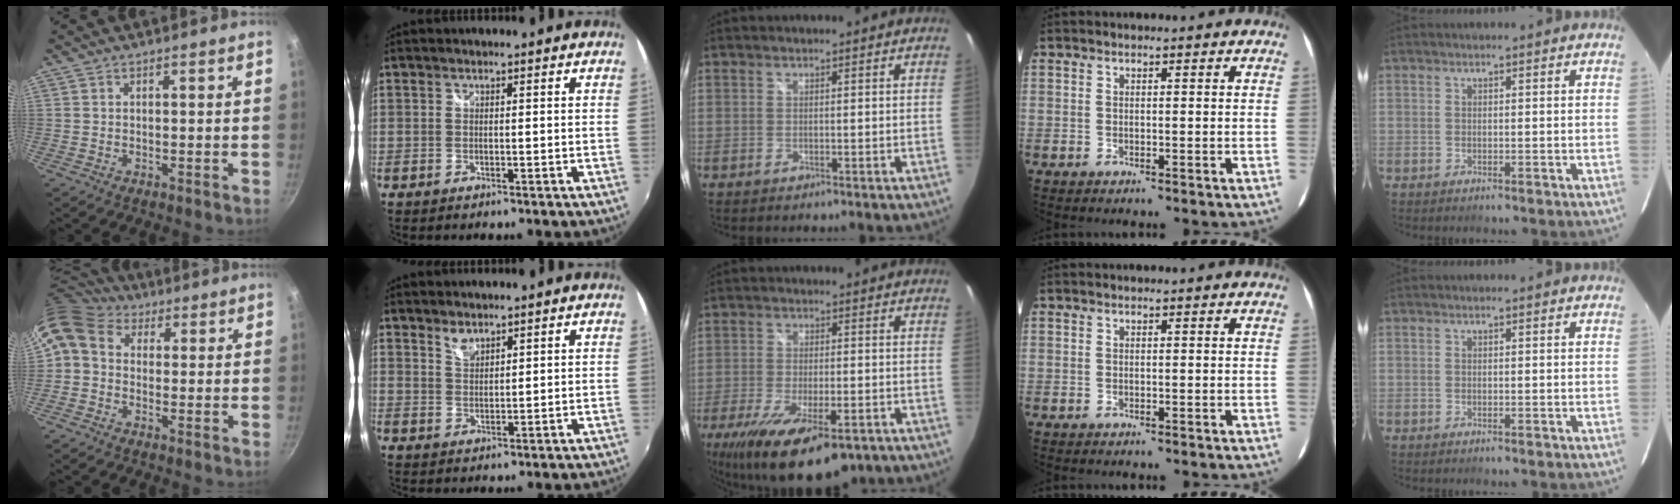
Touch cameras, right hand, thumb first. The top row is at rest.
{"thumb": {"total": 8.7, "force": [2.2, 6.9, 4.8], "torque": [-0.089, 0.018, 0.019]}, "index": {"total": 2.6, "force": [2.1, 1.1, 1.0], "torque": [-0.016, 0.000, 0.038]}, "middle": {"total": 19.3, "force": [-12.1, 6.7, 13.5], "torque": [-0.267, -0.063, -0.184]}}